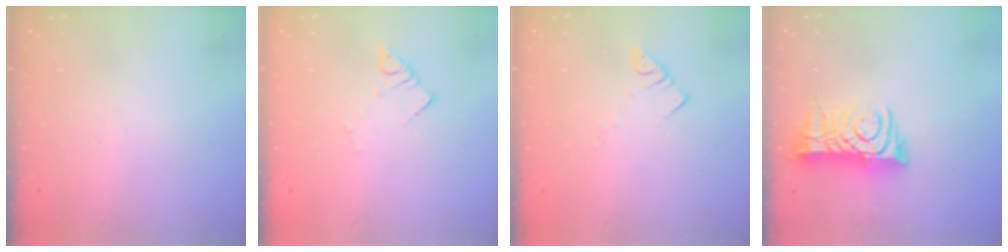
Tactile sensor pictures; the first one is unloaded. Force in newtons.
{"total": 2.7, "press": 2.7, "slide": 0.1}
{"total": 3.6, "press": 3.6, "slide": 0.6}
{"total": 10.7, "press": 10.6, "slide": 1.2}